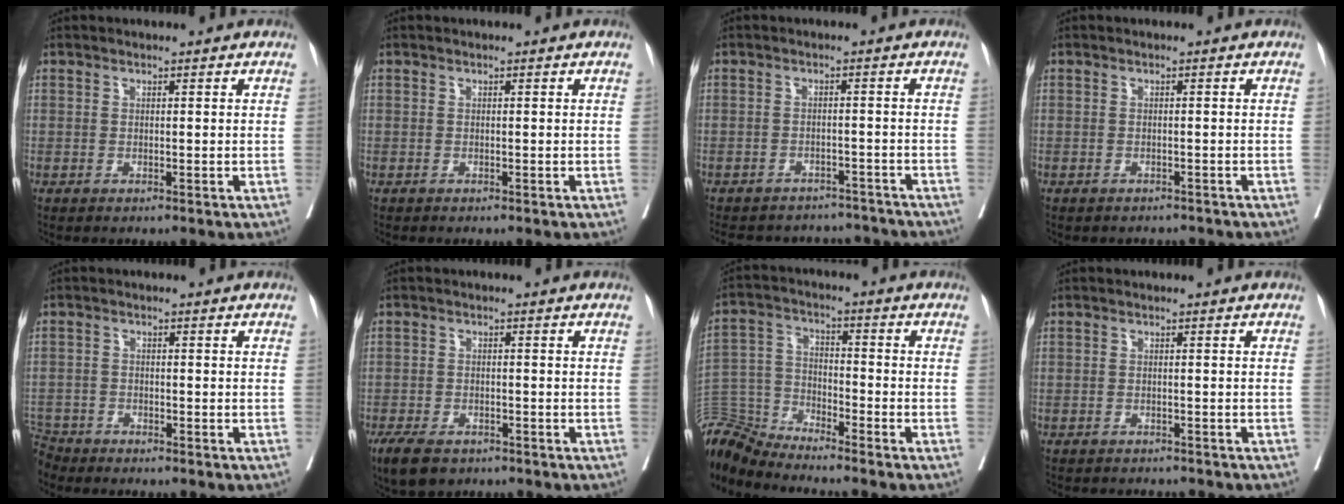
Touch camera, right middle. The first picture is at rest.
{"total": 0.0}
{"total": 13.5, "force": [-12.4, 4.7, 2.4], "torque": [-0.048, 0.020, -0.149]}
{"total": 3.0, "force": [-2.8, 1.1, 0.3], "torque": [-0.001, 0.001, -0.036]}
{"total": 3.9, "force": [-3.8, 0.8, -0.7], "torque": [0.015, -0.009, -0.075]}
{"total": 6.3, "force": [-4.6, 3.0, 3.2], "torque": [-0.055, -0.007, -0.072]}
{"total": 7.8, "force": [-7.7, -0.5, -0.8], "torque": [0.012, 0.016, -0.153]}
{"total": 6.7, "force": [-6.3, 1.5, 1.6], "torque": [-0.015, -0.005, -0.080]}